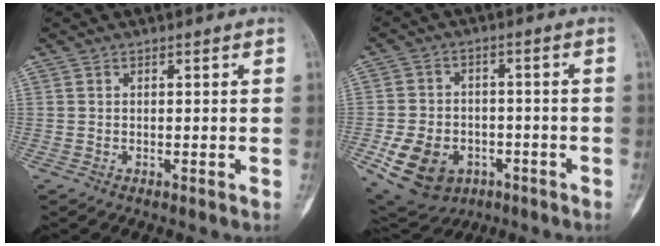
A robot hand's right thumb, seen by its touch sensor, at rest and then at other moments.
{"total": 12.8, "force": [-4.9, 9.4, 7.1], "torque": [-0.116, 0.021, -0.071]}